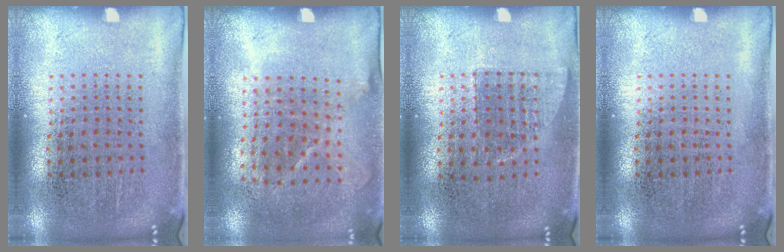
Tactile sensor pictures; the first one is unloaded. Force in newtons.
{"total": 1.3, "press": 1.0, "slide": 0.8}
{"total": 0.7, "press": 0.7, "slide": 0.1}
{"total": 0.0}